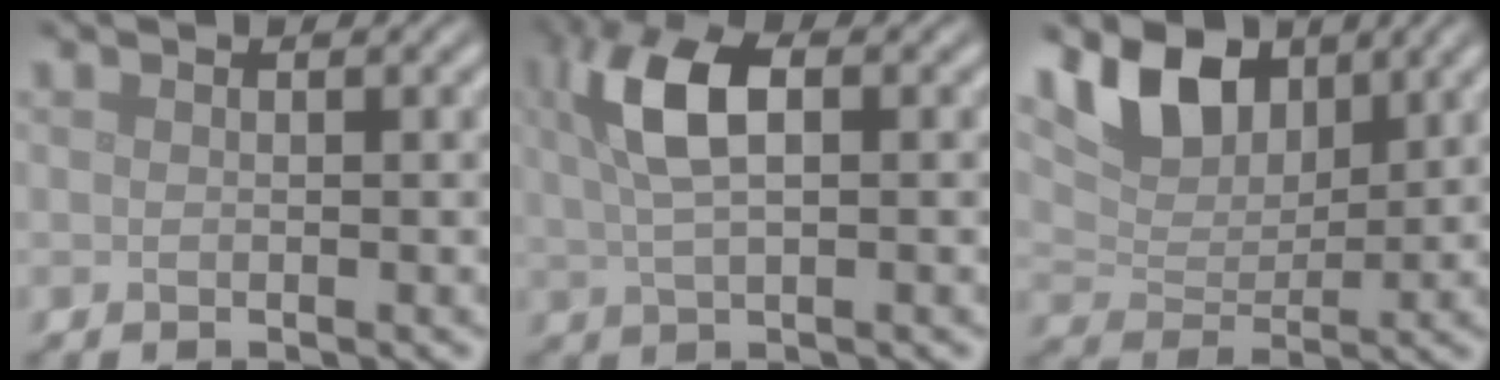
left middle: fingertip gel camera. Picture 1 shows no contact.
{"total": 5.5, "force": [1.7, 2.3, 4.8], "torque": [-0.096, 0.011, 0.028]}
{"total": 5.4, "force": [3.6, 3.0, 2.7], "torque": [-0.060, -0.003, 0.057]}